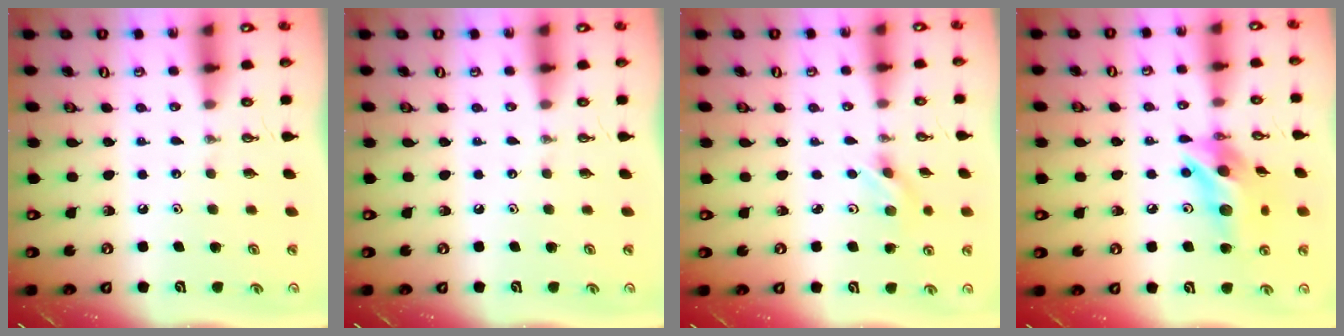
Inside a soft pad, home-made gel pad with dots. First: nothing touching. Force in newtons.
{"total": 0.0}
{"total": 2.0, "press": 1.9, "slide": 0.6}
{"total": 14.3, "press": 14.3, "slide": 1.0}